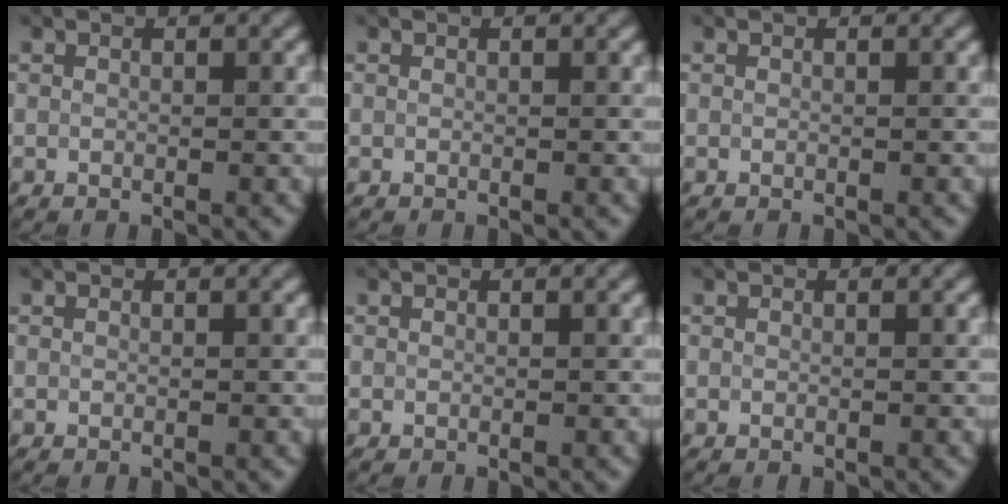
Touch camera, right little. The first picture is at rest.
{"total": 0.0}
{"total": 0.0}
{"total": 0.0}
{"total": 0.0}
{"total": 0.0}